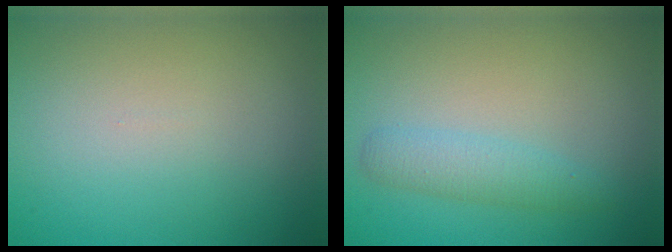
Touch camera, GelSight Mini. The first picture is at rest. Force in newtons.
{"total": 2.4, "press": 2.4, "slide": 0.1}